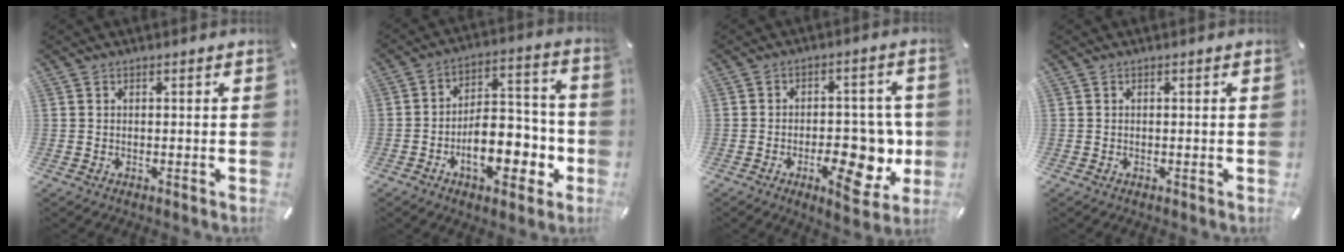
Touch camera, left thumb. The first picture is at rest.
{"total": 14.2, "force": [-5.2, 8.8, 9.8], "torque": [-0.139, 0.011, -0.086]}
{"total": 15.8, "force": [-3.6, 8.4, 12.9], "torque": [-0.161, 0.001, -0.045]}
{"total": 0.0}